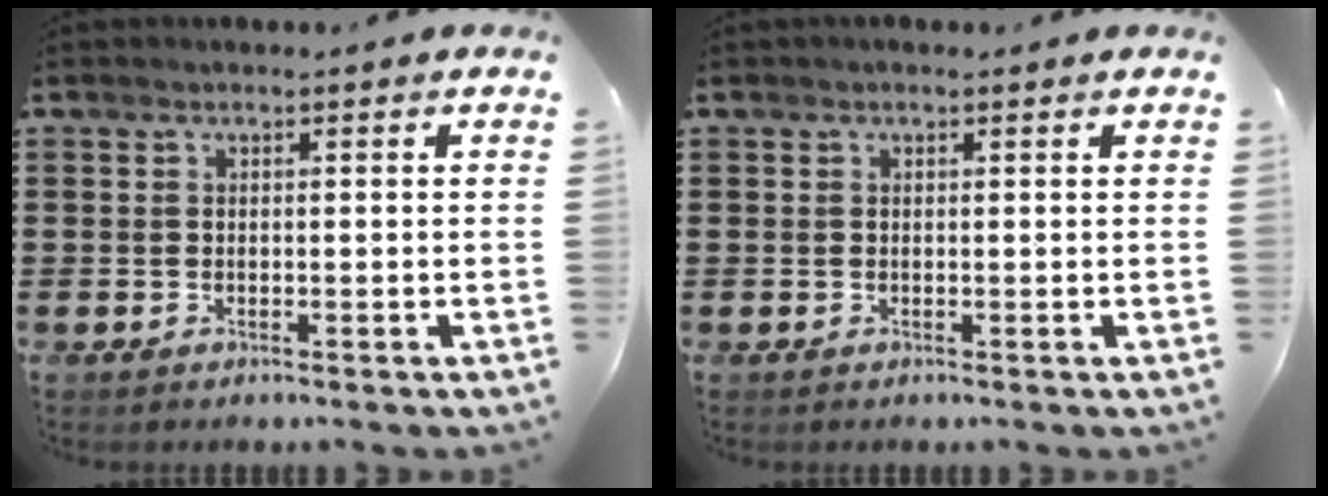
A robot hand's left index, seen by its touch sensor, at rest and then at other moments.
{"total": 0.0}